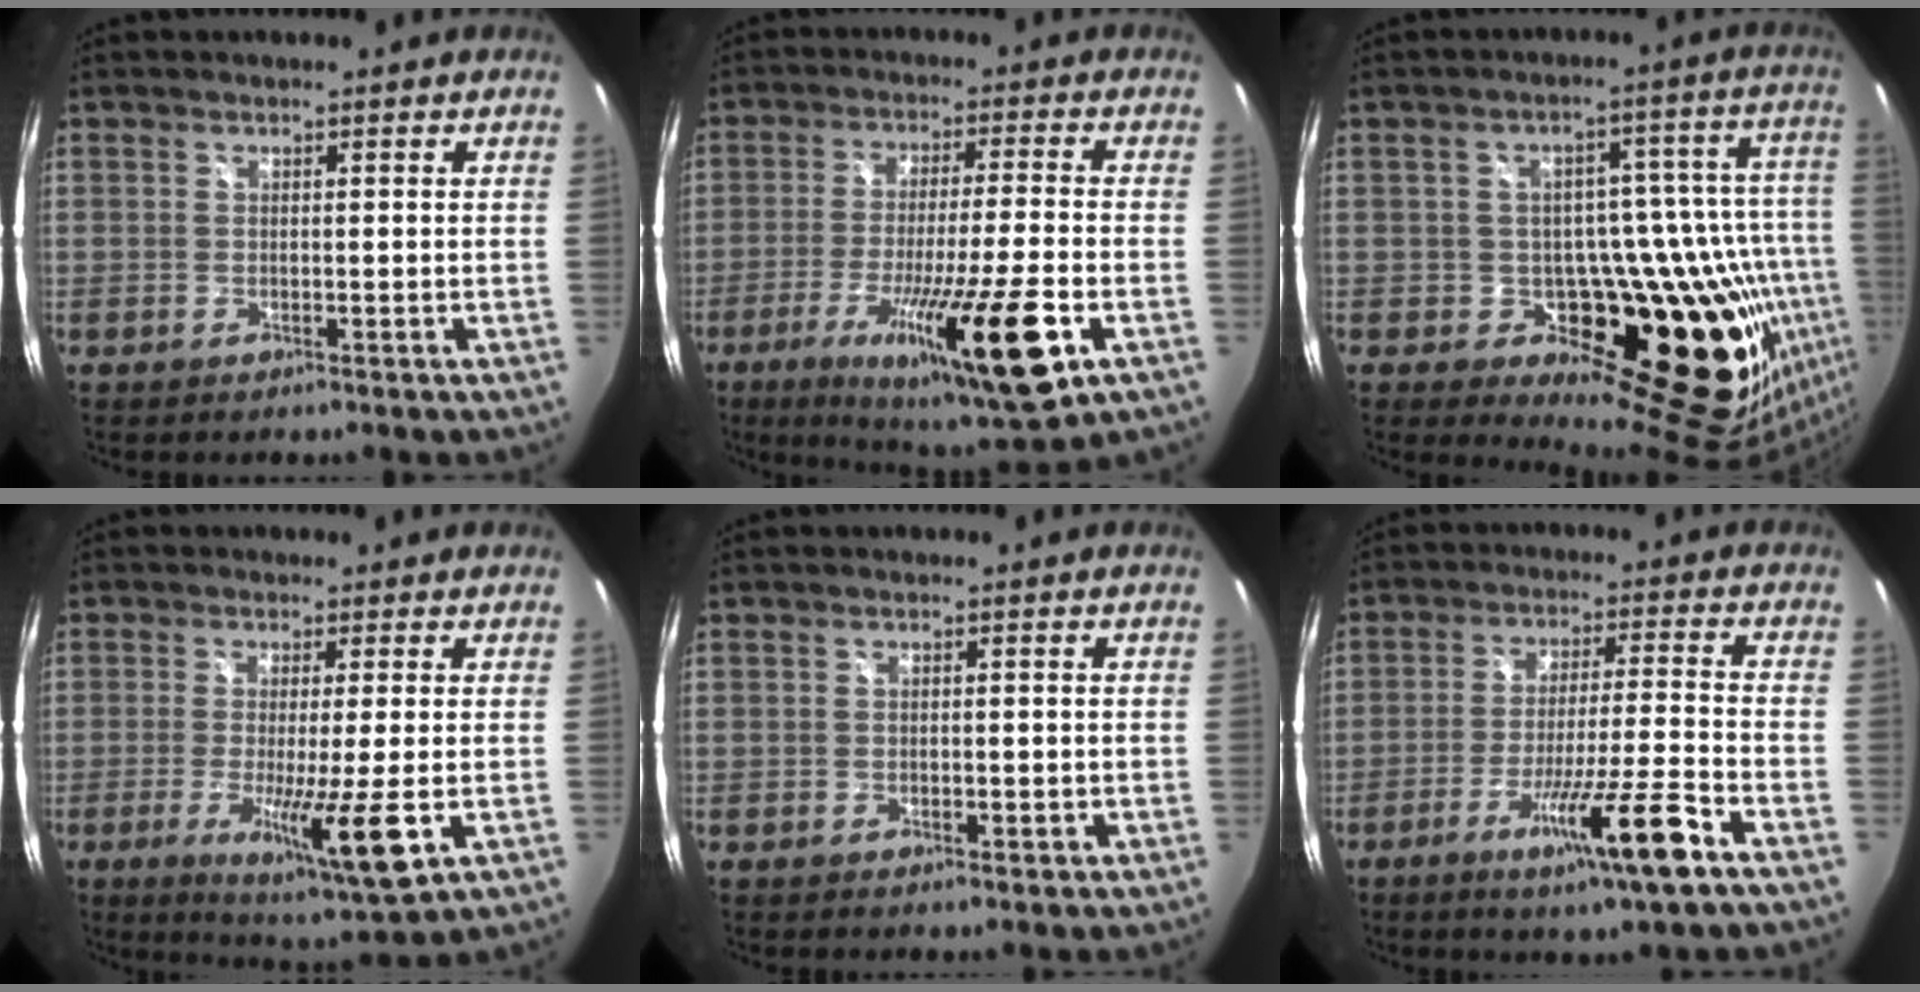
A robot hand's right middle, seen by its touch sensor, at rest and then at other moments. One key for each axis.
{"total": 20.2, "fx": -8.8, "fy": 2.3, "fz": 18.1, "tx": -0.321, "ty": -0.053, "tz": -0.142}
{"total": 24.2, "fx": -7.7, "fy": 15.1, "fz": 17.2, "tx": -0.215, "ty": 0.004, "tz": -0.086}
{"total": 11.2, "fx": -2.9, "fy": 0.3, "fz": 10.8, "tx": -0.197, "ty": -0.033, "tz": -0.052}
{"total": 1.8, "fx": -0.7, "fy": 1.0, "fz": 1.4, "tx": -0.019, "ty": -0.002, "tz": -0.009}
{"total": 12.0, "fx": -6.9, "fy": -0.5, "fz": 9.9, "tx": -0.188, "ty": -0.022, "tz": -0.120}